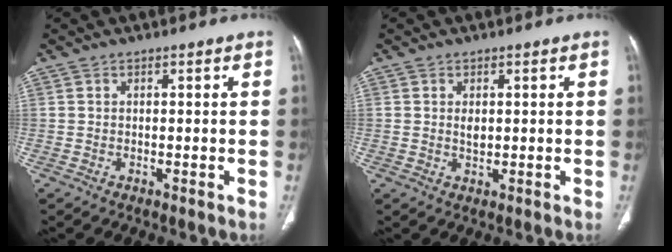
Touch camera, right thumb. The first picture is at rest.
{"total": 1.6, "force": [0.4, 0.9, 1.3], "torque": [-0.018, -0.010, 0.008]}